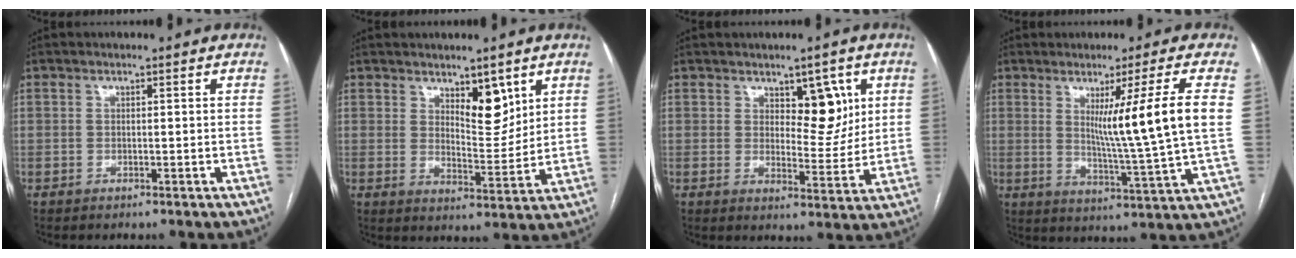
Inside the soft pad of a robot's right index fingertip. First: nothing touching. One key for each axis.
{"total": 6.5, "fx": 3.8, "fy": 2.6, "fz": 4.5, "tx": -0.069, "ty": -0.011, "tz": 0.064}
{"total": 6.8, "fx": 3.1, "fy": 3.2, "fz": 5.1, "tx": -0.065, "ty": 0.001, "tz": 0.050}
{"total": 11.7, "fx": 2.8, "fy": -2.7, "fz": 11.1, "tx": -0.169, "ty": -0.027, "tz": 0.051}